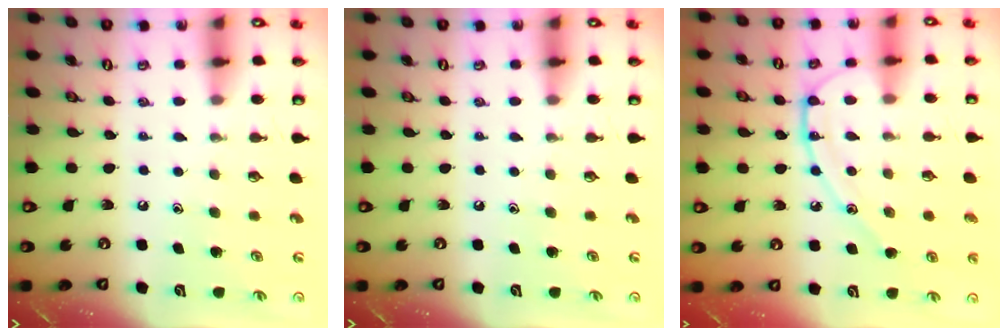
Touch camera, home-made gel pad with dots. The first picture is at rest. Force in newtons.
{"total": 0.0}
{"total": 10.6, "press": 10.6, "slide": 0.2}